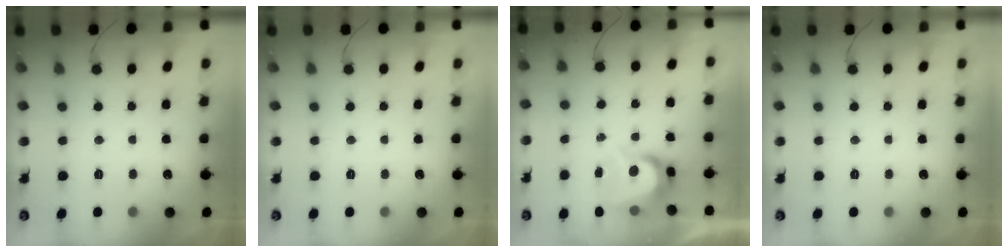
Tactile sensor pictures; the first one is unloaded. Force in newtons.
{"total": 0.0}
{"total": 7.5, "press": 7.5, "slide": 0.7}
{"total": 0.0}